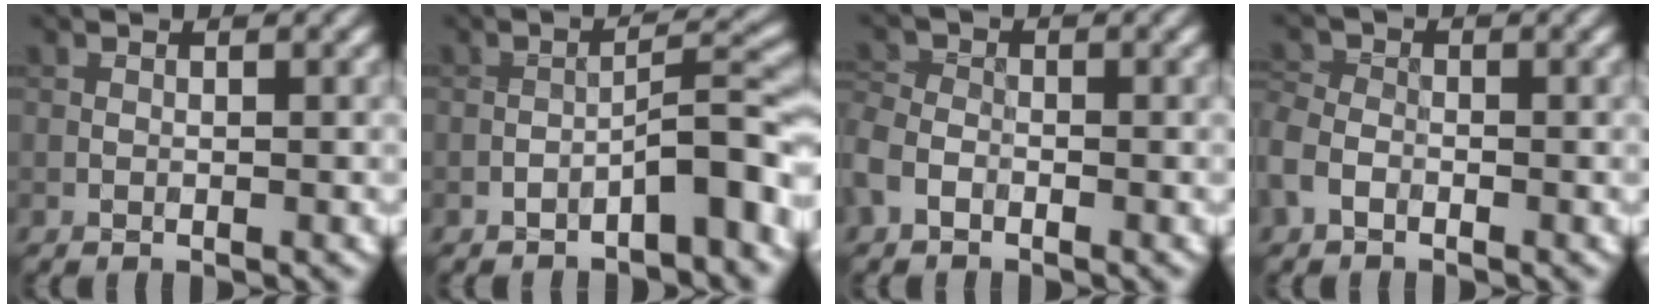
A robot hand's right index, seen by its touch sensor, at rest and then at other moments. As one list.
[{"total": 4.0, "force": [-2.5, 0.7, 3.0], "torque": [-0.046, 0.023, -0.042]}, {"total": 2.8, "force": [-1.6, 1.9, 1.3], "torque": [-0.033, 0.000, -0.046]}, {"total": 2.8, "force": [-1.5, 1.9, 1.4], "torque": [-0.033, 0.001, -0.044]}]